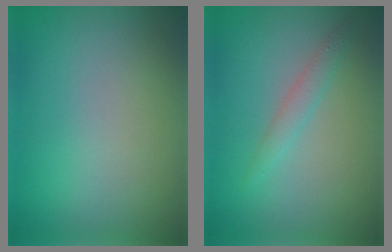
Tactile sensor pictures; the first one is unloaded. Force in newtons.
{"total": 1.4, "press": 1.4, "slide": 0.1}